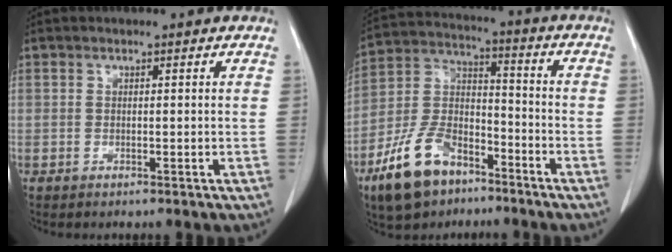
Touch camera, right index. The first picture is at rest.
{"total": 13.3, "force": [-8.6, 6.9, 7.5], "torque": [-0.161, 0.006, -0.163]}